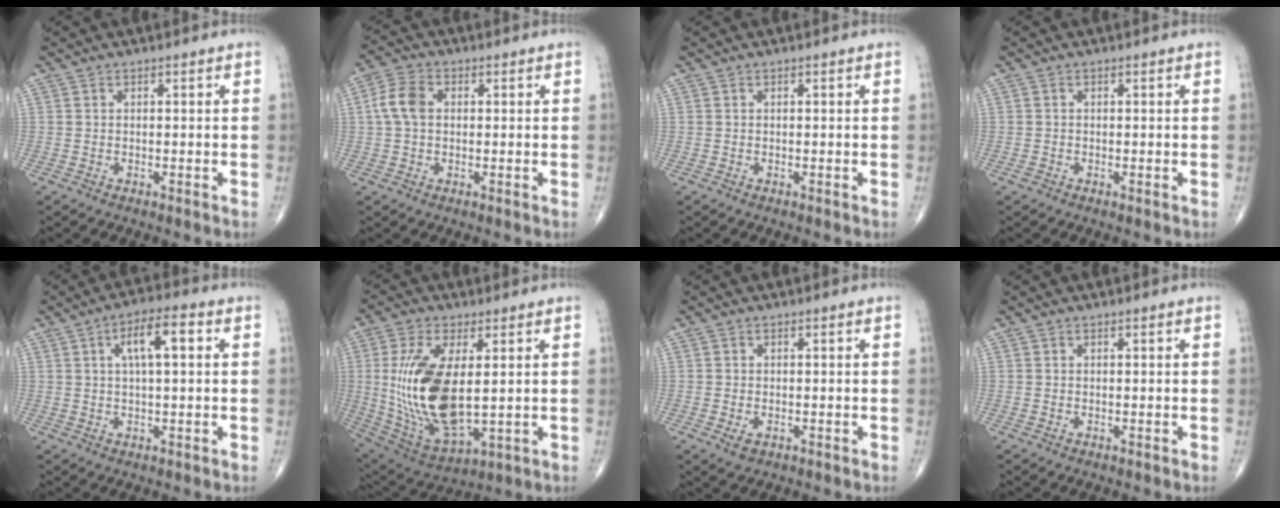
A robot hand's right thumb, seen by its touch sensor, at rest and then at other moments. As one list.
[{"total": 6.0, "force": [0.7, 4.1, 4.3], "torque": [-0.090, 0.015, 0.007]}, {"total": 0.0}, {"total": 0.7, "force": [-0.3, 0.4, 0.5], "torque": [-0.008, -0.002, -0.009]}, {"total": 7.5, "force": [1.9, 2.4, 6.9], "torque": [-0.112, 0.014, 0.028]}, {"total": 18.8, "force": [1.3, 8.6, 16.7], "torque": [-0.338, -0.020, 0.042]}, {"total": 2.0, "force": [-0.7, 1.2, 1.4], "torque": [-0.024, -0.001, -0.009]}, {"total": 0.0}]